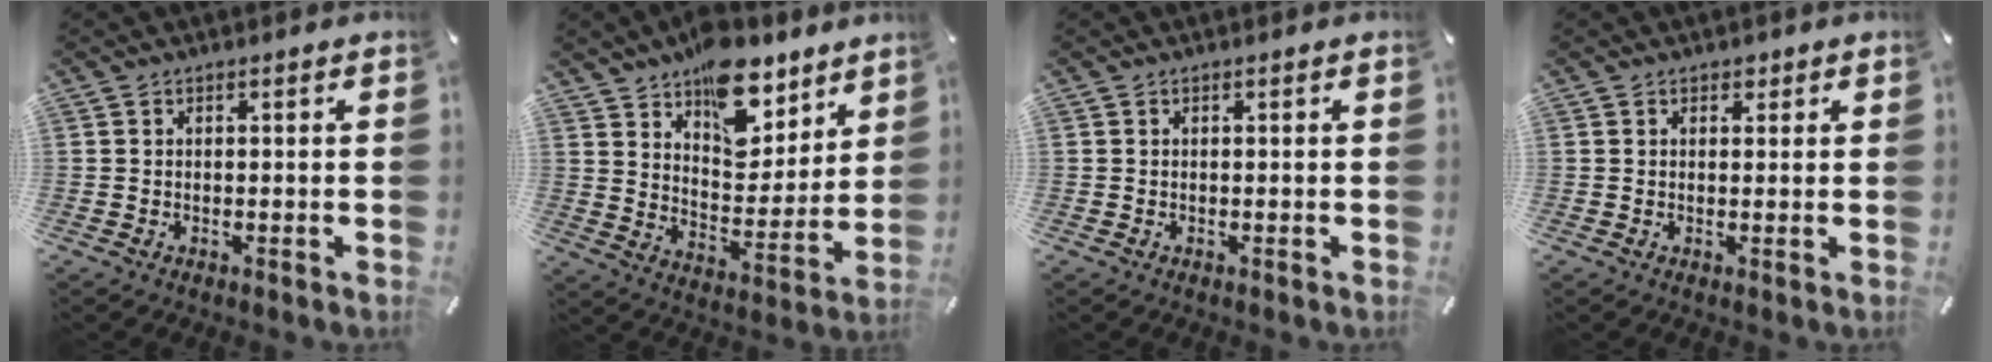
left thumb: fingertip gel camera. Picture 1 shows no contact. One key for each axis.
{"total": 15.7, "fx": 11.1, "fy": 8.1, "fz": 7.5, "tx": -0.097, "ty": -0.083, "tz": 0.198}
{"total": 0.0}
{"total": 1.3, "fx": 0.7, "fy": 1.1, "fz": 0.2, "tx": 0.001, "ty": 0.000, "tz": 0.012}